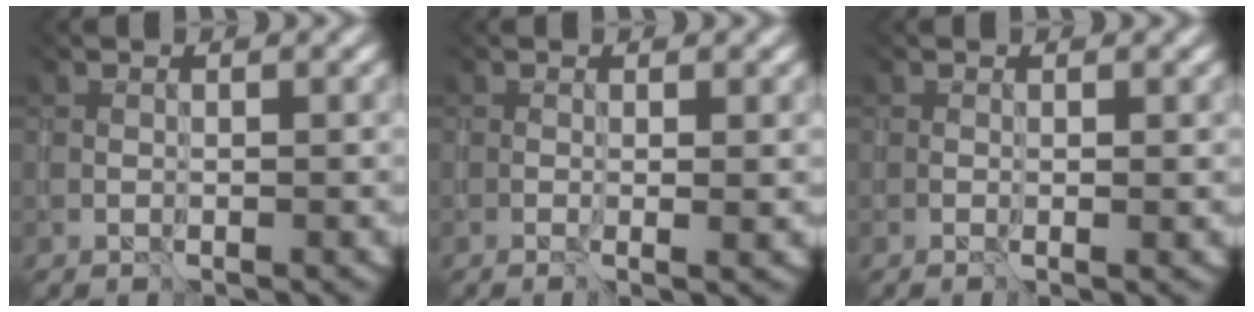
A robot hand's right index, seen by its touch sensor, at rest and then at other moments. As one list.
[{"total": 1.9, "force": [-0.1, 0.6, 1.8], "torque": [-0.025, 0.000, 0.002]}, {"total": 0.9, "force": [0.0, 0.3, 0.9], "torque": [-0.010, 0.001, 0.002]}]